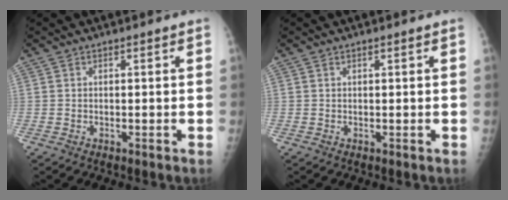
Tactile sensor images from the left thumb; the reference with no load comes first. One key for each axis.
{"total": 0.0}